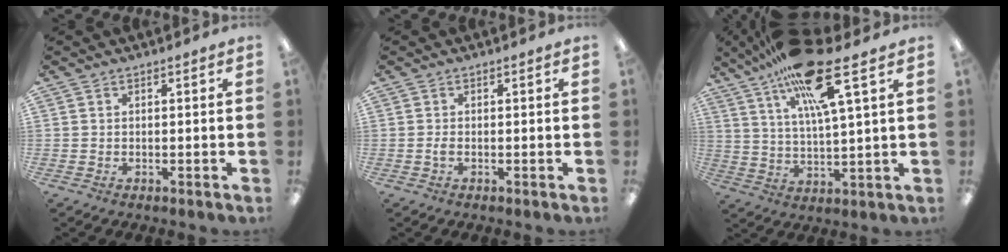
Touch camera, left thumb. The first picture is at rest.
{"total": 1.1, "force": [-0.2, 0.4, 1.0], "torque": [-0.027, -0.003, -0.006]}
{"total": 19.5, "force": [12.1, 4.2, 14.7], "torque": [-0.260, -0.046, 0.194]}